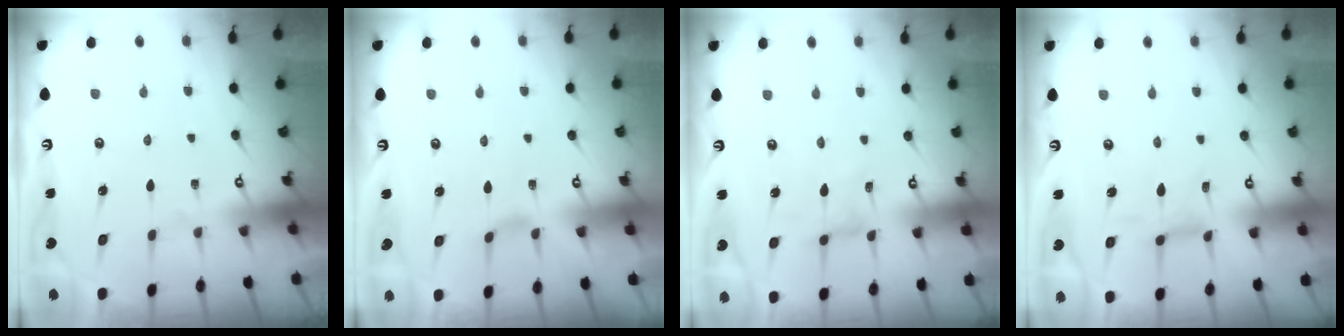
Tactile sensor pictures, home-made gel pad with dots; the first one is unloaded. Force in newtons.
{"total": 1.1, "press": 1.1, "slide": 0.4}
{"total": 0.0}
{"total": 1.3, "press": 1.2, "slide": 0.4}